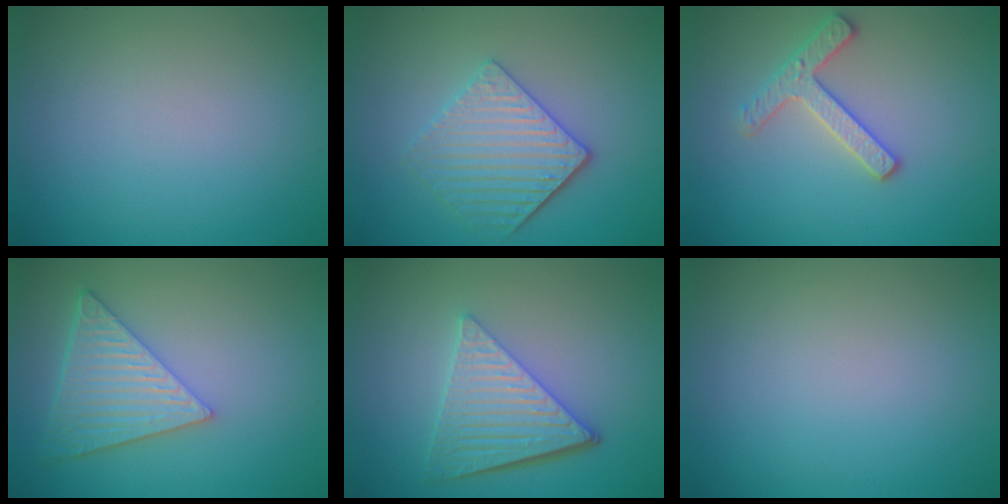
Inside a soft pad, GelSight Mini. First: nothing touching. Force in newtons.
{"total": 4.1, "press": 3.5, "slide": 2.2}
{"total": 2.7, "press": 2.6, "slide": 0.7}
{"total": 6.0, "press": 4.6, "slide": 3.8}
{"total": 5.8, "press": 4.4, "slide": 3.8}
{"total": 0.0}